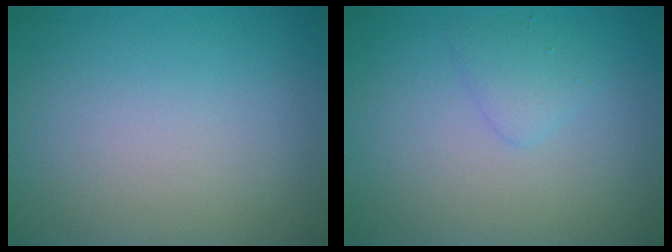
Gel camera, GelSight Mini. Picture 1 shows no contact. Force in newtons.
{"total": 1.5, "press": 1.5, "slide": 0.0}